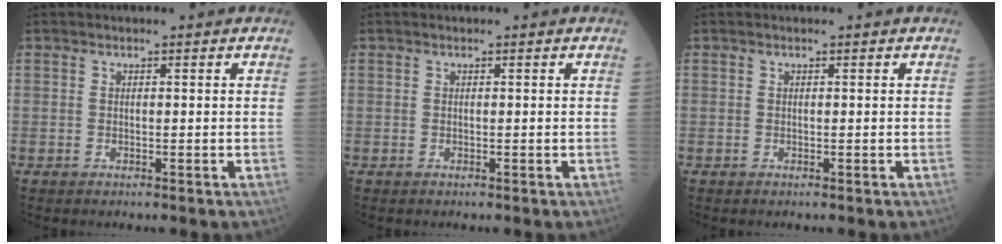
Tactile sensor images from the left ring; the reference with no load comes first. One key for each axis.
{"total": 0.0}
{"total": 0.0}